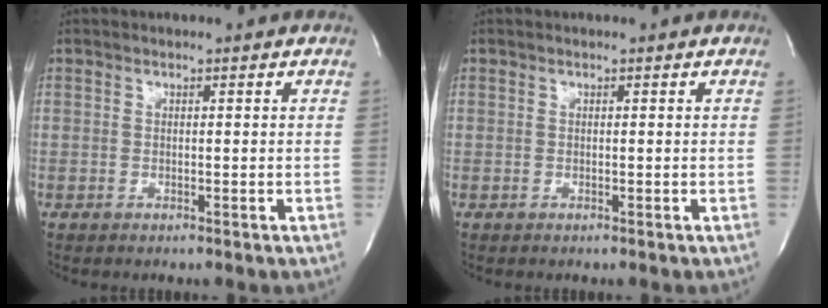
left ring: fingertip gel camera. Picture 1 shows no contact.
{"total": 0.0}